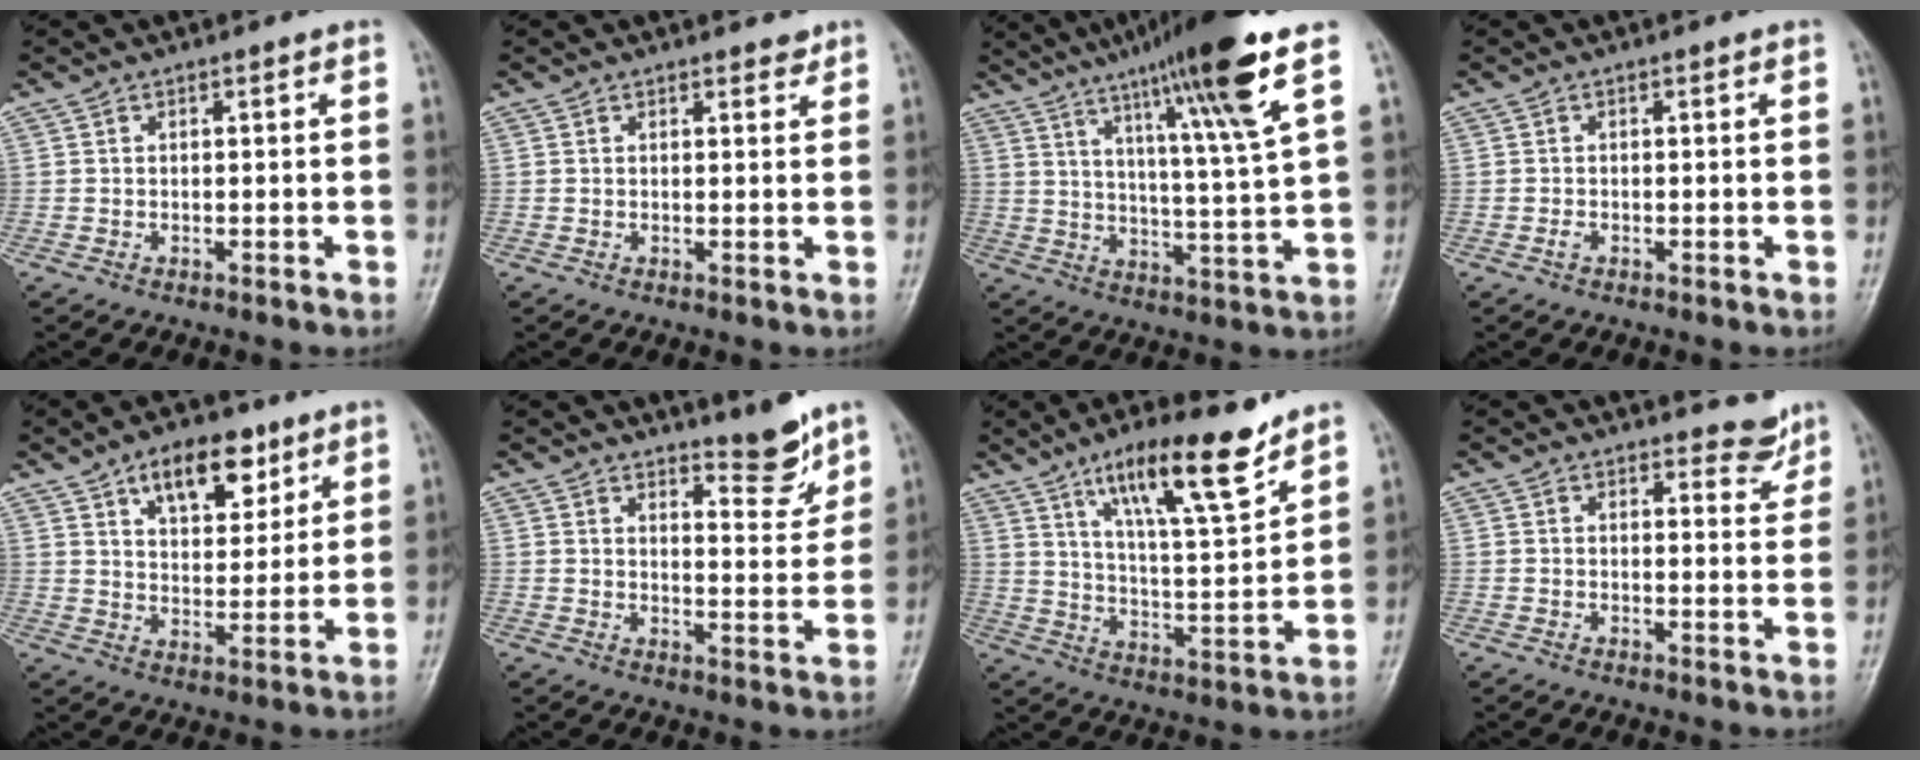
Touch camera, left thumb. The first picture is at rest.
{"total": 1.4, "force": [1.2, 0.6, 0.4], "torque": [0.003, -0.008, 0.013]}
{"total": 17.6, "force": [10.1, 0.3, 14.4], "torque": [-0.225, -0.041, 0.158]}
{"total": 0.6, "force": [-0.3, 0.4, 0.4], "torque": [-0.009, -0.001, -0.006]}
{"total": 11.5, "force": [6.5, 6.1, 7.2], "torque": [-0.080, -0.033, 0.106]}
{"total": 6.4, "force": [5.3, 1.5, 3.2], "torque": [-0.030, -0.052, 0.082]}
{"total": 15.6, "force": [10.4, 3.4, 11.2], "torque": [-0.170, -0.059, 0.183]}
{"total": 3.8, "force": [3.4, 1.6, 0.7], "torque": [0.009, -0.030, 0.038]}